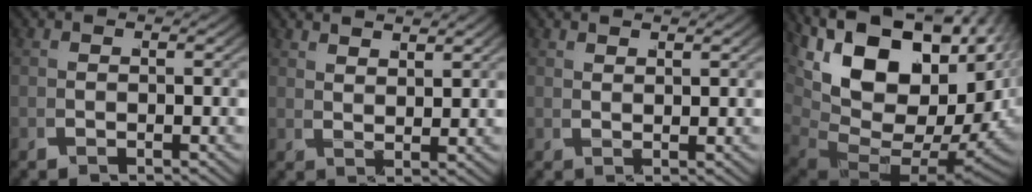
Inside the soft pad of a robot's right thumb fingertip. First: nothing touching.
{"total": 2.8, "force": [2.7, 0.0, 0.7], "torque": [-0.003, 0.003, 0.057]}
{"total": 1.5, "force": [1.5, -0.2, 0.1], "torque": [0.004, 0.002, 0.032]}
{"total": 21.9, "force": [0.8, 14.2, 16.6], "torque": [-0.314, -0.066, 0.050]}